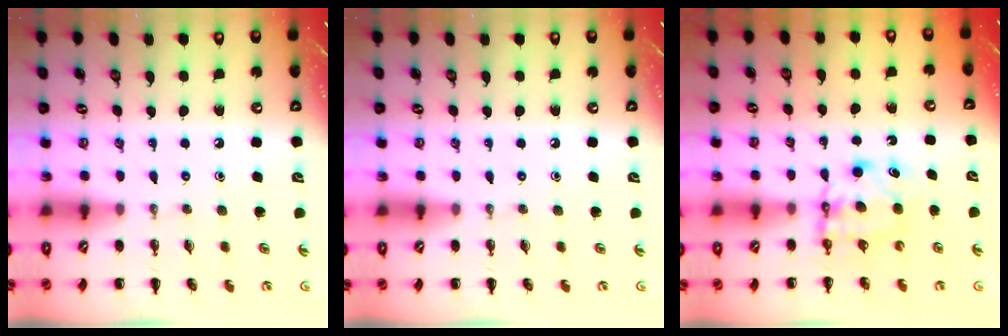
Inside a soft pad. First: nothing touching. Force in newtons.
{"total": 0.0}
{"total": 6.3, "press": 6.3, "slide": 0.5}